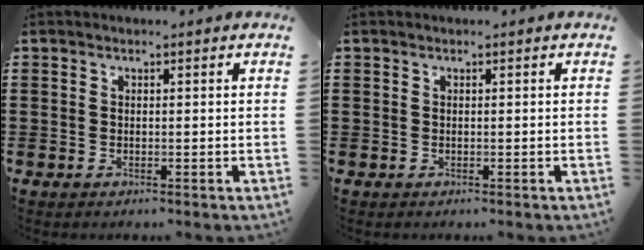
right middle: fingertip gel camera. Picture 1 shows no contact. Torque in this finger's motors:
{"motor_torque": [-0.05, 0.00, 0.00, 0.00]}